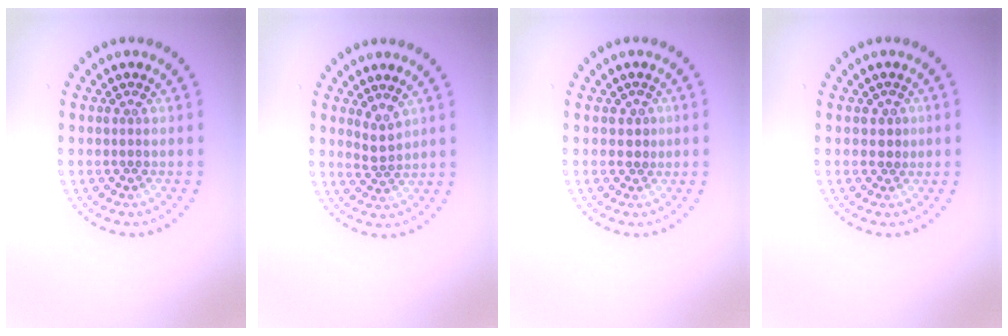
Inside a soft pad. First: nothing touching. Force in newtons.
{"total": 1.7, "press": 1.3, "slide": 1.2}
{"total": 0.9, "press": 0.7, "slide": 0.5}
{"total": 0.9, "press": 0.7, "slide": 0.5}